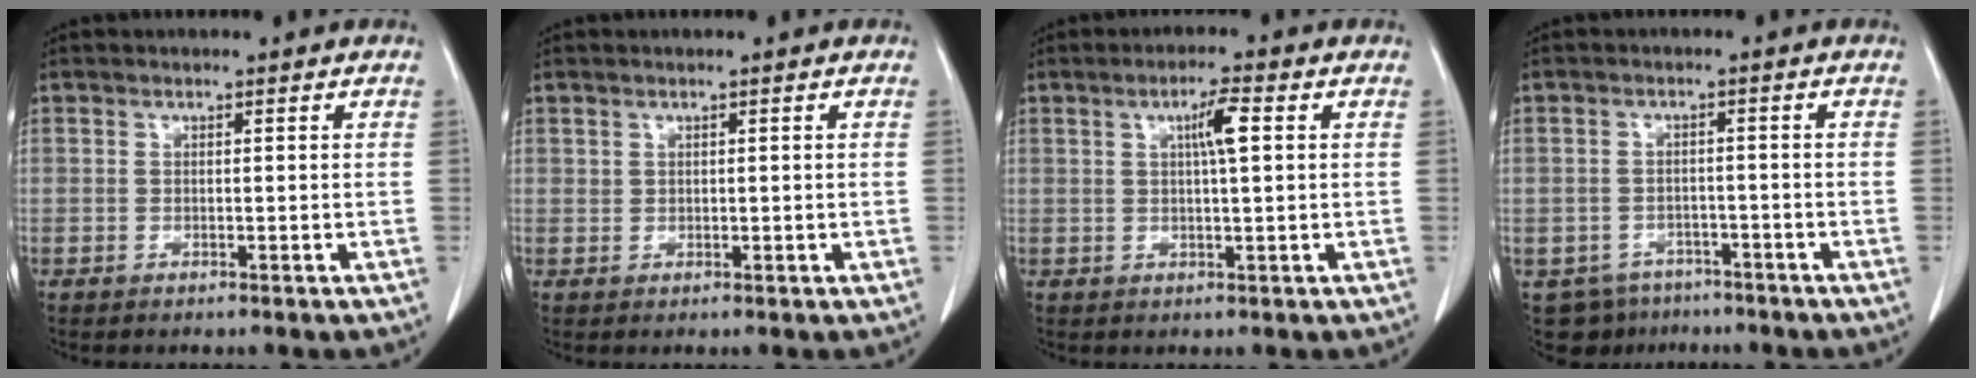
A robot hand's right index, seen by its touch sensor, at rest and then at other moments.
{"total": 0.6, "force": [0.5, 0.4, 0.1], "torque": [0.007, -0.001, 0.009]}
{"total": 4.1, "force": [1.1, 0.3, 3.9], "torque": [-0.072, 0.003, 0.019]}
{"total": 6.2, "force": [-4.1, 4.5, 0.7], "torque": [-0.006, 0.008, -0.054]}